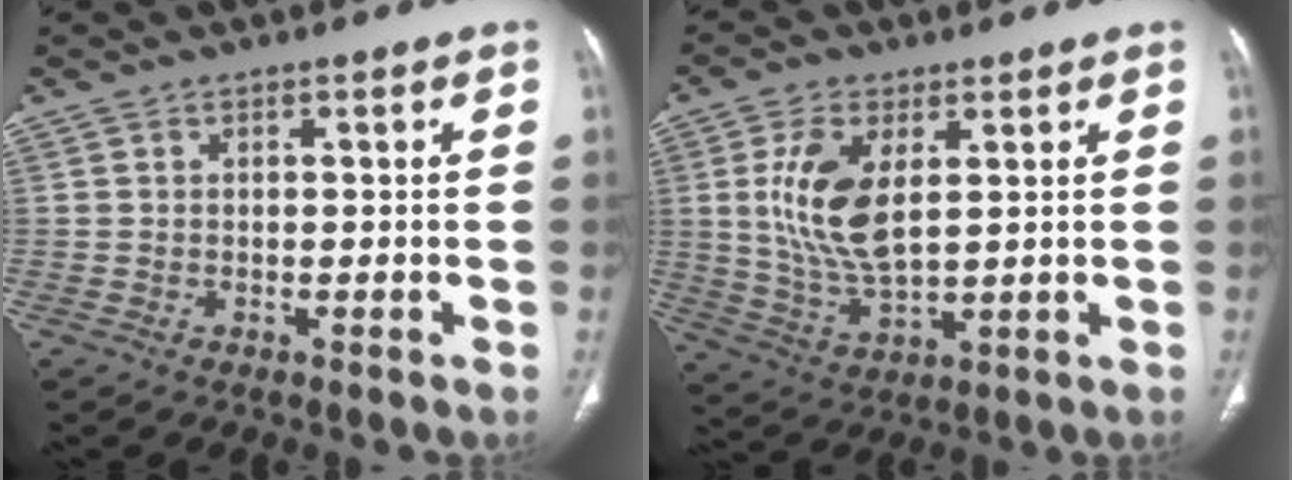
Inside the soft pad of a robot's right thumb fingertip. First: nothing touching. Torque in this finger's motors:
{"motor_torque": [-0.67, 1.16, 1.22, 0.39, 0.13]}